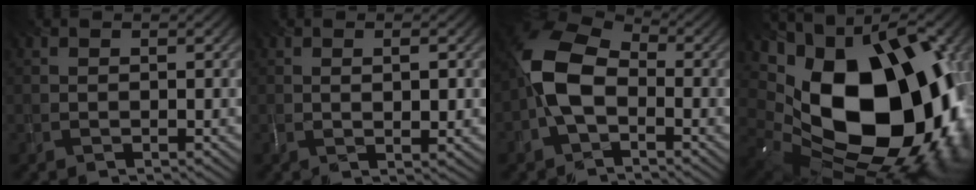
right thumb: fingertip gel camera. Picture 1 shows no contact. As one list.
[{"total": 2.0, "force": [0.3, 0.5, 1.9], "torque": [-0.038, -0.003, 0.007]}, {"total": 8.5, "force": [-1.7, 5.2, 6.5], "torque": [-0.137, 0.015, -0.049]}, {"total": 20.0, "force": [1.5, 14.0, 14.2], "torque": [-0.252, -0.052, 0.075]}]